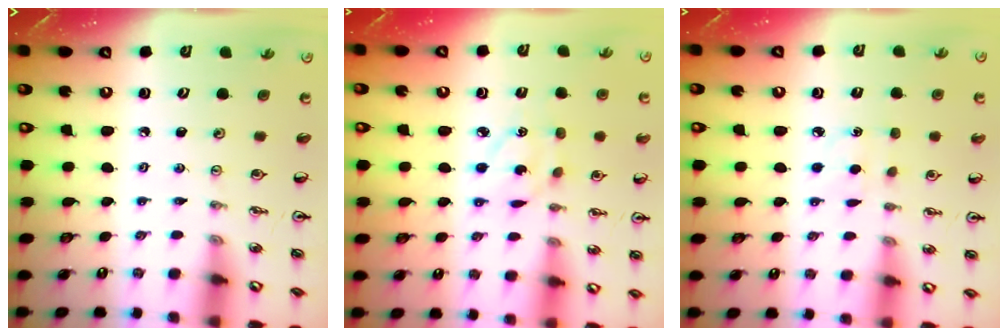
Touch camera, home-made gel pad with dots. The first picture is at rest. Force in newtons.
{"total": 4.9, "press": 4.8, "slide": 0.5}
{"total": 4.2, "press": 4.2, "slide": 0.5}